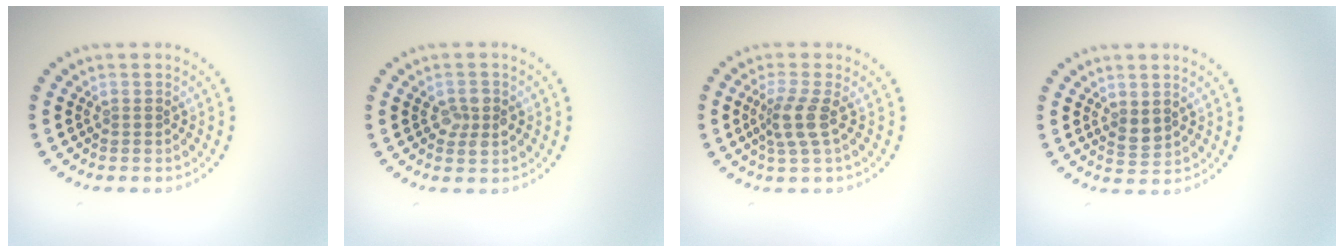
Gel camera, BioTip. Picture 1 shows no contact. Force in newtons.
{"total": 2.1, "press": 2.1, "slide": 0.2}
{"total": 2.8, "press": 2.1, "slide": 1.8}
{"total": 1.5, "press": 1.4, "slide": 0.6}